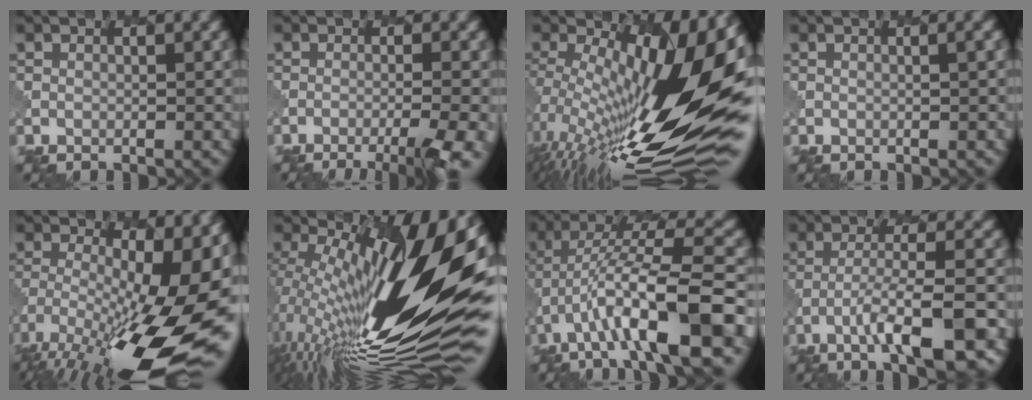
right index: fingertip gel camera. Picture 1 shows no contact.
{"total": 5.6, "force": [-3.4, 1.1, 4.3], "torque": [-0.056, -0.007, -0.048]}
{"total": 18.1, "force": [0.9, 6.3, 17.0], "torque": [-0.274, -0.002, 0.009]}
{"total": 1.0, "force": [0.1, 0.4, 0.9], "torque": [-0.005, 0.000, -0.004]}
{"total": 17.8, "force": [-6.5, 5.1, 15.8], "torque": [-0.251, -0.009, -0.101]}
{"total": 18.8, "force": [2.5, 5.7, 17.7], "torque": [-0.285, -0.007, 0.048]}
{"total": 10.6, "force": [-3.8, 2.6, 9.5], "torque": [-0.170, 0.022, -0.061]}
{"total": 7.1, "force": [-3.2, 1.4, 6.2], "torque": [-0.099, 0.008, -0.051]}